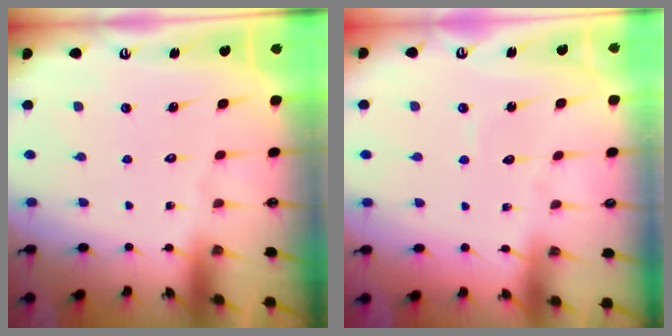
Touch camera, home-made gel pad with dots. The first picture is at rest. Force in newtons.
{"total": 3.4, "press": 3.4, "slide": 0.2}